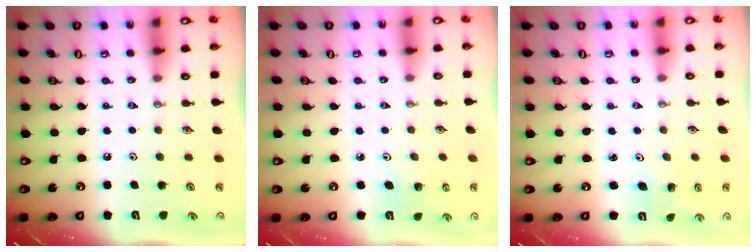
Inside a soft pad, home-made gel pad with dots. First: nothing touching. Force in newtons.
{"total": 2.7, "press": 2.7, "slide": 0.3}
{"total": 1.3, "press": 1.3, "slide": 0.1}